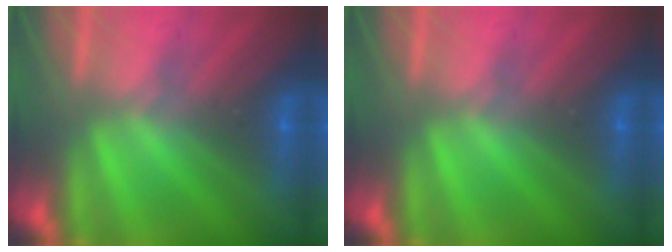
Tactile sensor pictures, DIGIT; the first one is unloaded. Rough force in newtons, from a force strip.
{"total": 0.0}